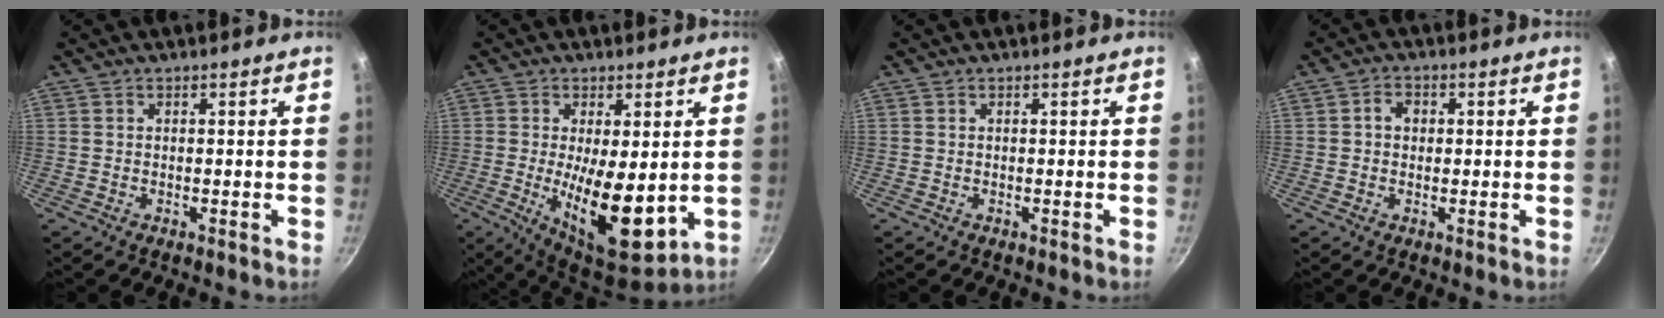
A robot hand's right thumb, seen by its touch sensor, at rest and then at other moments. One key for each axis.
{"total": 14.5, "fx": -0.9, "fy": 5.7, "fz": 13.3, "tx": -0.194, "ty": -0.022, "tz": -0.001}
{"total": 0.0}
{"total": 2.8, "fx": 0.2, "fy": 2.3, "fz": 1.6, "tx": -0.012, "ty": 0.006, "tz": 0.001}